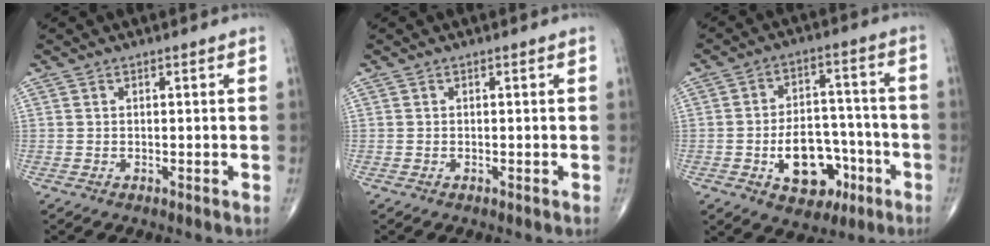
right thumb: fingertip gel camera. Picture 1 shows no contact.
{"total": 0.0}
{"total": 13.3, "force": [-5.1, 8.8, 8.7], "torque": [-0.098, 0.045, -0.068]}